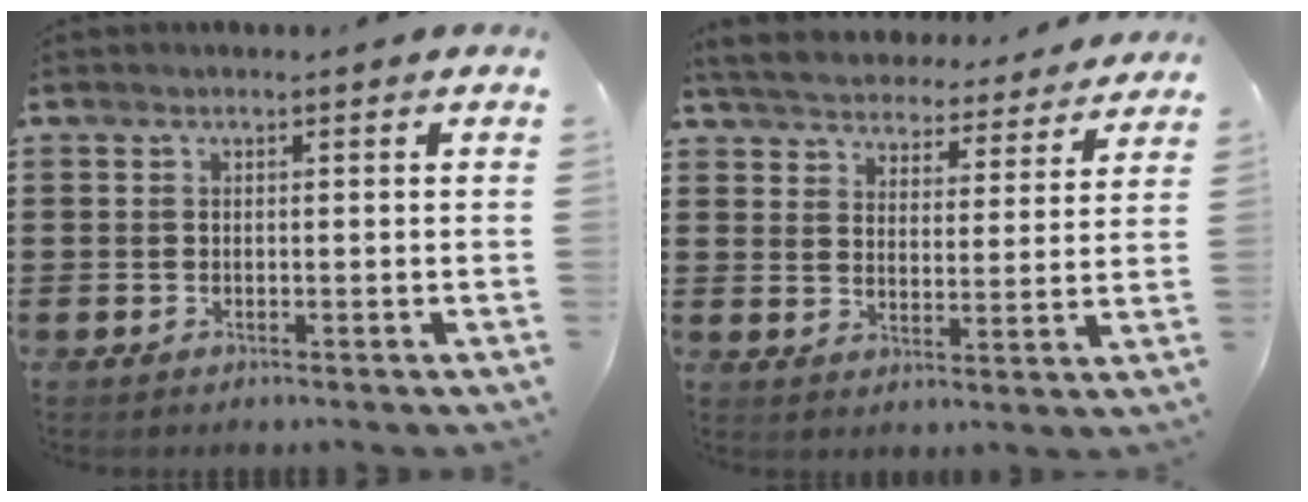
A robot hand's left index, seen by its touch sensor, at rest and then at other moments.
{"total": 5.2, "force": [5.2, 0.2, 0.0], "torque": [-0.031, -0.039, 0.088]}